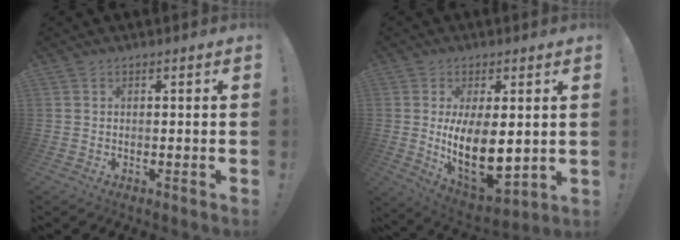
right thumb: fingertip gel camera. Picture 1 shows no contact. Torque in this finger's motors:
{"motor_torque": [0.14, 0.90, 0.92, 0.34, 0.17]}